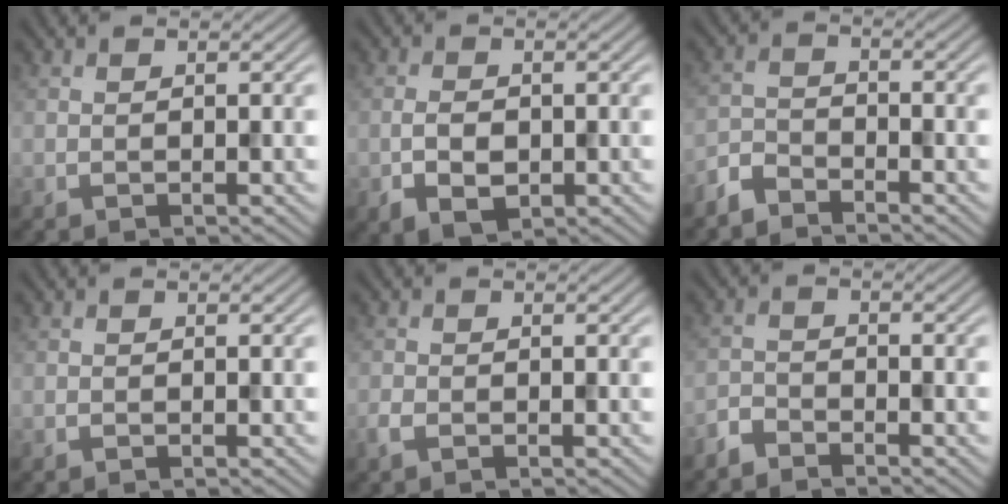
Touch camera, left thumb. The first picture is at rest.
{"total": 3.6, "force": [-0.9, 2.3, 2.5], "torque": [-0.053, -0.006, -0.015]}
{"total": 3.6, "force": [-3.2, 1.1, 1.0], "torque": [-0.023, -0.005, -0.082]}
{"total": 0.0}
{"total": 1.4, "force": [-0.9, 0.8, 0.8], "torque": [-0.020, -0.001, -0.019]}
{"total": 2.7, "force": [-2.5, 0.7, 0.6], "torque": [-0.012, -0.004, -0.062]}